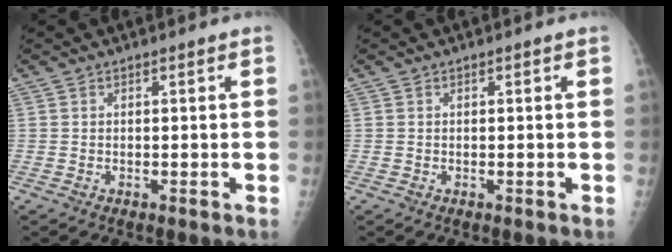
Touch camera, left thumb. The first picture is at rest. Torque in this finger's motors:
{"motor_torque": [0.03, 0.03, -0.02, 0.01, 0.00]}